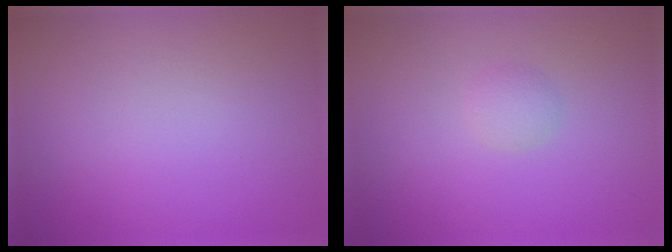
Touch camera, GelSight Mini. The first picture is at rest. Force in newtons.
{"total": 1.1, "press": 1.1, "slide": 0.1}